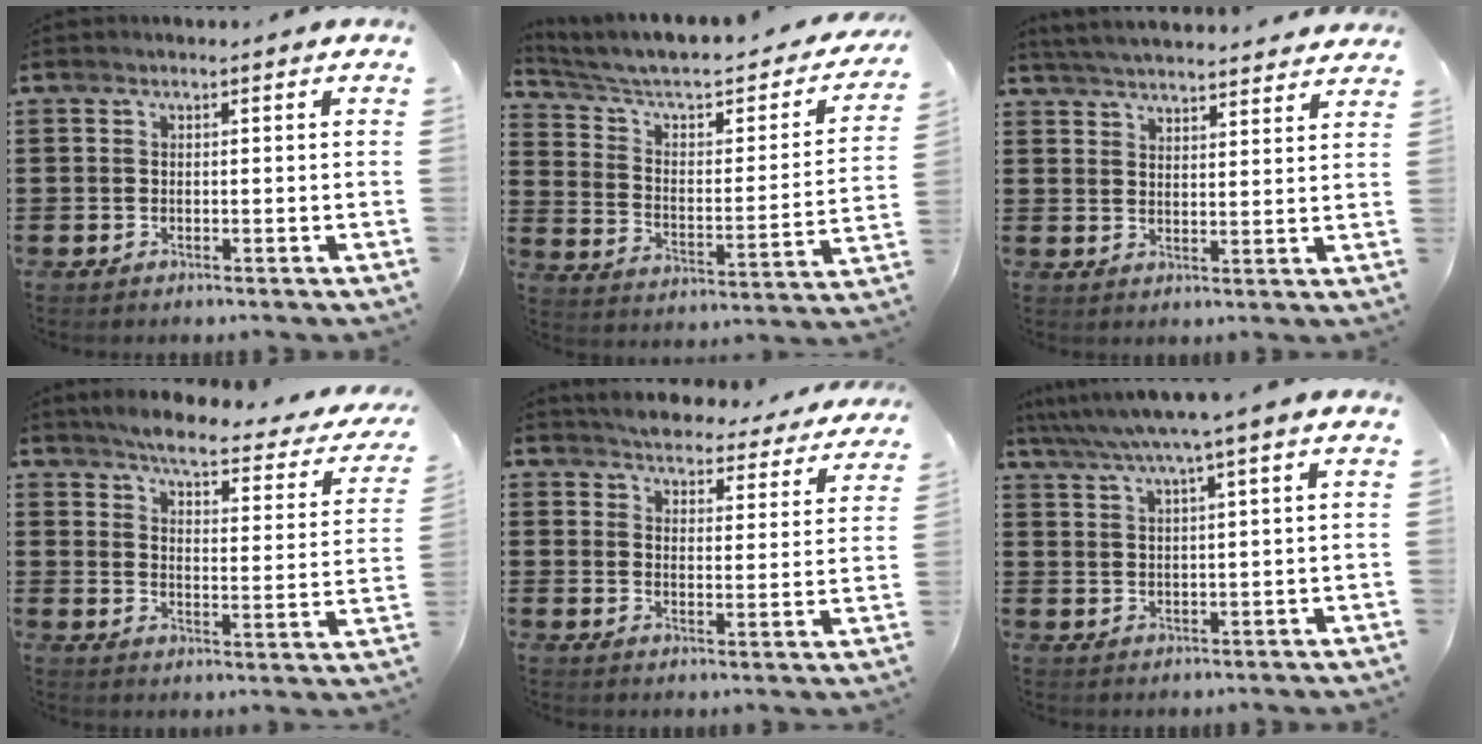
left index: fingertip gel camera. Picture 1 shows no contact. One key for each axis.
{"total": 5.6, "fx": 4.4, "fy": 1.8, "fz": 3.1, "tx": -0.084, "ty": -0.036, "tz": 0.067}
{"total": 4.5, "fx": 4.4, "fy": -0.3, "fz": 0.7, "tx": -0.029, "ty": -0.023, "tz": 0.079}
{"total": 4.6, "fx": 4.1, "fy": 0.1, "fz": 2.1, "tx": -0.056, "ty": -0.033, "tz": 0.062}
{"total": 4.2, "fx": 4.2, "fy": 0.1, "fz": 0.5, "tx": -0.034, "ty": -0.029, "tz": 0.069}
{"total": 4.8, "fx": 3.4, "fy": -0.7, "fz": 3.3, "tx": -0.075, "ty": -0.015, "tz": 0.054}